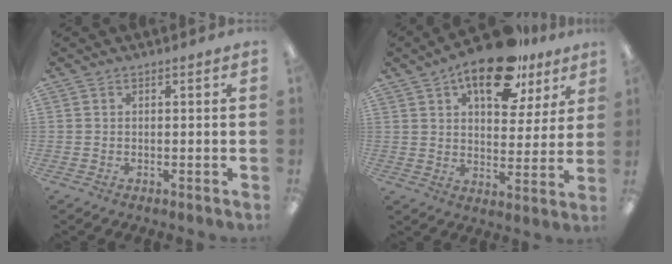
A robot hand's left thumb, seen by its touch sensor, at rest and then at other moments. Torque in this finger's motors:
{"motor_torque": [0.32, 0.40, 1.59, -1.18, 0.12]}